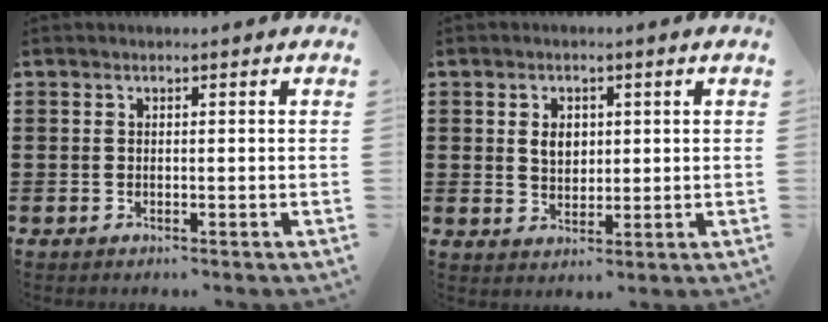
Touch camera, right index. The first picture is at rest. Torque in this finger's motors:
{"motor_torque": [0.08, 0.07, 0.21, 0.06]}